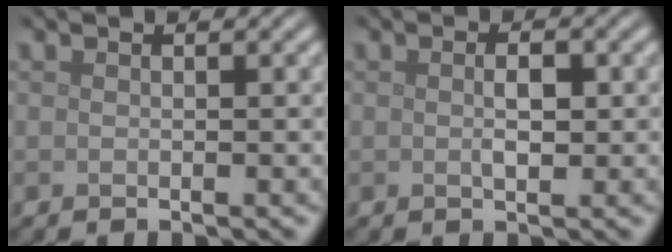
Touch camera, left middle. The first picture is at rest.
{"total": 1.8, "force": [0.1, 0.8, 1.6], "torque": [-0.030, 0.000, 0.001]}